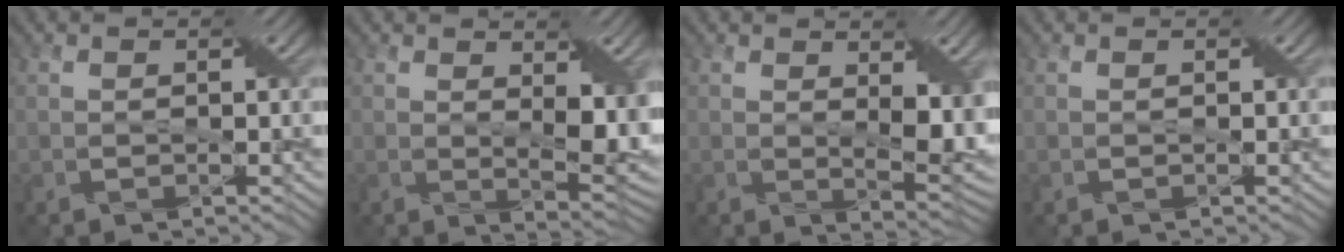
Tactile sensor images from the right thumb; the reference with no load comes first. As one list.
[{"total": 6.6, "force": [1.3, 2.8, 5.8], "torque": [-0.098, -0.012, 0.029]}, {"total": 6.4, "force": [1.2, 2.8, 5.6], "torque": [-0.094, -0.012, 0.028]}, {"total": 0.0}]